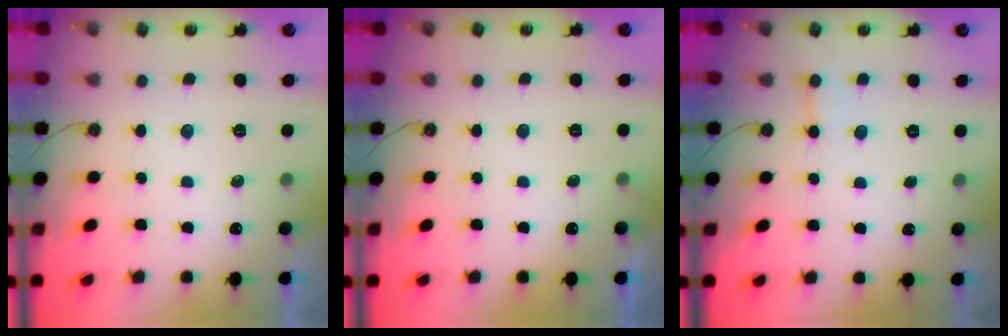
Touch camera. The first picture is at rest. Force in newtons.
{"total": 2.9, "press": 2.9, "slide": 0.2}
{"total": 2.1, "press": 2.1, "slide": 0.2}